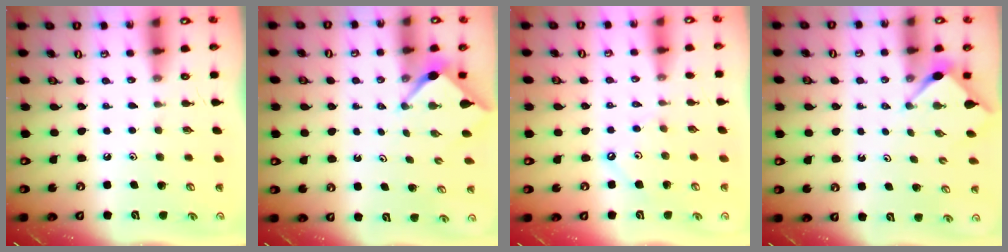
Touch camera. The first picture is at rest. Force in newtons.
{"total": 2.5, "press": 2.5, "slide": 0.3}
{"total": 2.1, "press": 2.1, "slide": 0.4}
{"total": 2.9, "press": 2.9, "slide": 0.4}